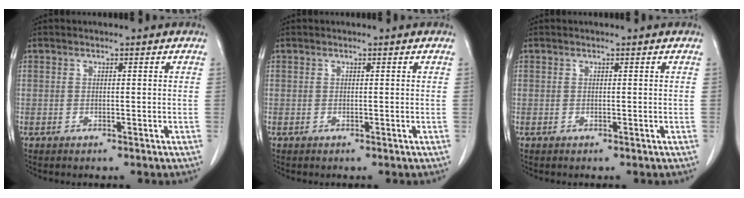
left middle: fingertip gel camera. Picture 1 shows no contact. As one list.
[{"total": 0.0}, {"total": 0.0}]